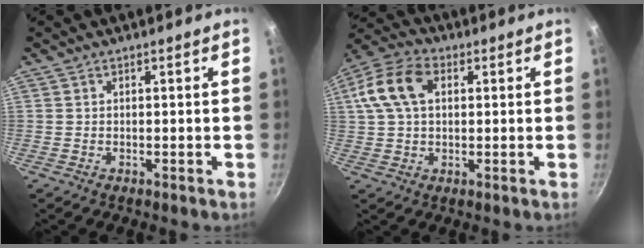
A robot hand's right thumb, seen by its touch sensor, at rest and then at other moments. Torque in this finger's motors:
{"motor_torque": [-0.06, 1.21, 0.05, 0.12, 0.10]}